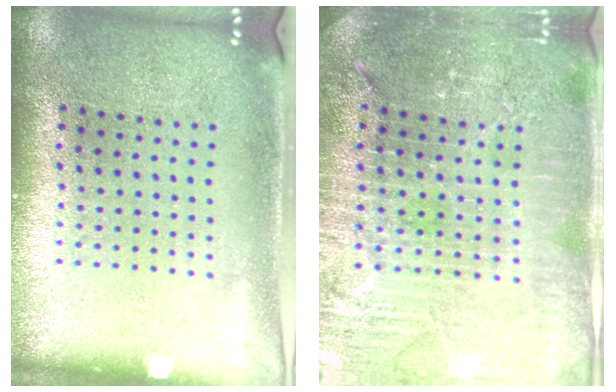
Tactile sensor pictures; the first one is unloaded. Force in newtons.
{"total": 4.3, "press": 4.0, "slide": 1.4}